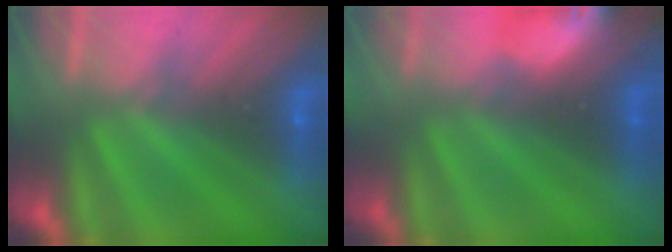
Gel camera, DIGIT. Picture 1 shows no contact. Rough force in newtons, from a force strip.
{"total": 7.8}